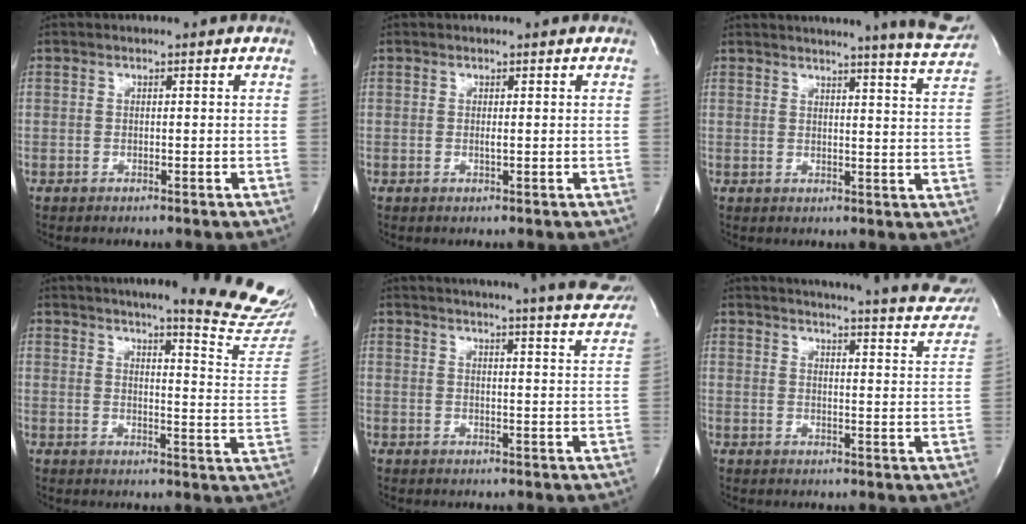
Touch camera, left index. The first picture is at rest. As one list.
[{"total": 0.5, "force": [-0.1, 0.0, 0.5], "torque": [-0.016, -0.005, -0.004]}, {"total": 13.6, "force": [12.6, -0.8, 5.0], "torque": [-0.072, -0.067, 0.132]}, {"total": 19.5, "force": [17.4, -0.5, 8.8], "torque": [-0.111, -0.105, 0.196]}, {"total": 25.0, "force": [23.2, 1.4, 9.2], "torque": [-0.140, -0.065, 0.264]}, {"total": 24.8, "force": [23.0, 3.0, 9.0], "torque": [-0.129, -0.067, 0.258]}]